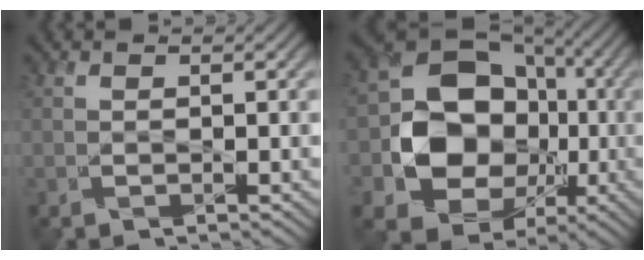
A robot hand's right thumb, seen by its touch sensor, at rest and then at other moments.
{"total": 13.7, "force": [-2.1, 11.6, 7.0], "torque": [-0.127, -0.024, -0.040]}